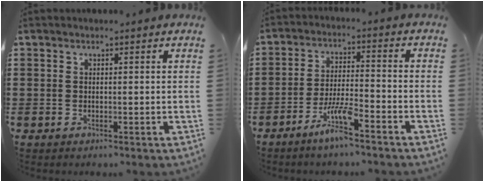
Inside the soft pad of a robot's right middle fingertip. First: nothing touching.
{"total": 5.9, "force": [-4.2, 0.5, 4.2], "torque": [-0.089, -0.007, -0.079]}